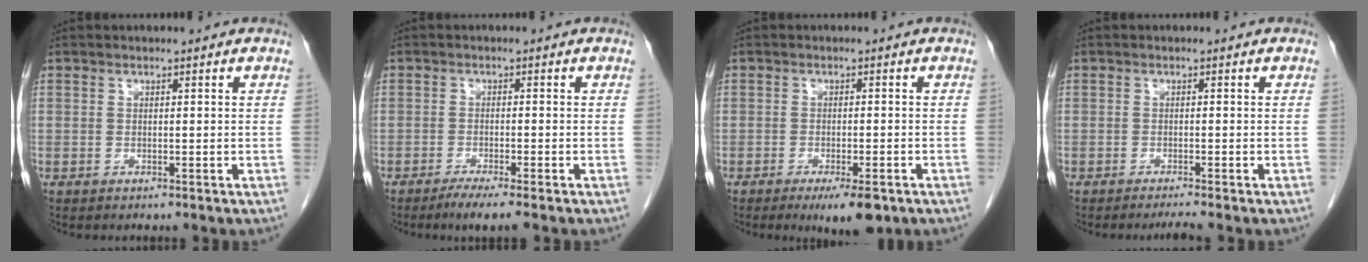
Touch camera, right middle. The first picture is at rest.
{"total": 3.8, "force": [-2.8, -0.2, 2.6], "torque": [-0.044, -0.009, -0.051]}
{"total": 5.5, "force": [-3.3, 1.7, 4.1], "torque": [-0.052, -0.006, -0.041]}
{"total": 1.8, "force": [-1.5, -0.6, 0.7], "torque": [-0.013, -0.003, -0.026]}